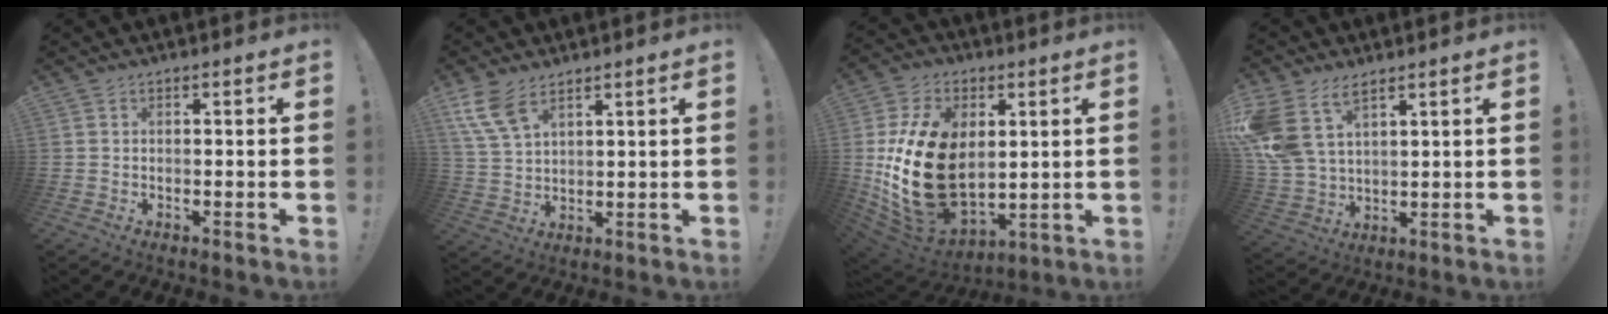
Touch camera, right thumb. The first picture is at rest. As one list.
[{"total": 8.7, "force": [5.8, 3.9, 5.2], "torque": [-0.104, -0.025, 0.112]}, {"total": 26.5, "force": [1.6, 17.9, 19.5], "torque": [-0.381, -0.016, 0.043]}, {"total": 12.0, "force": [6.9, 6.8, 7.0], "torque": [-0.154, -0.032, 0.136]}]